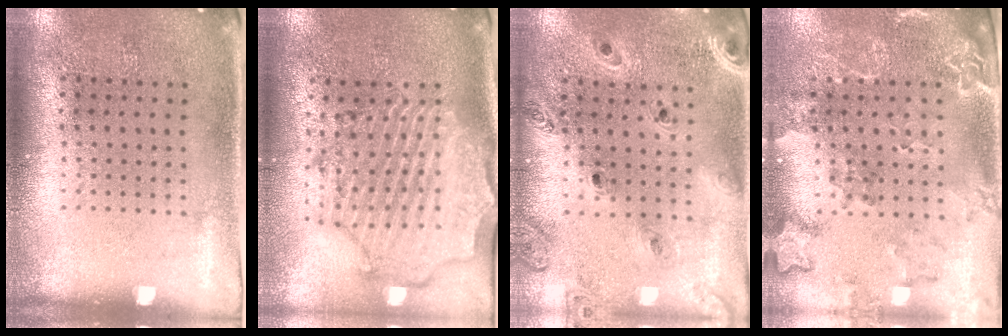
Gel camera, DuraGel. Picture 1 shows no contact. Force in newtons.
{"total": 2.8, "press": 2.5, "slide": 1.3}
{"total": 1.4, "press": 1.3, "slide": 0.2}
{"total": 2.1, "press": 2.0, "slide": 0.8}